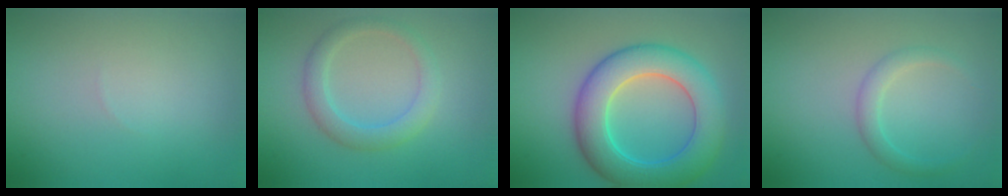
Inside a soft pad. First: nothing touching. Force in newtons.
{"total": 2.8, "press": 2.8, "slide": 0.2}
{"total": 8.3, "press": 8.3, "slide": 0.2}
{"total": 1.7, "press": 1.7, "slide": 0.1}